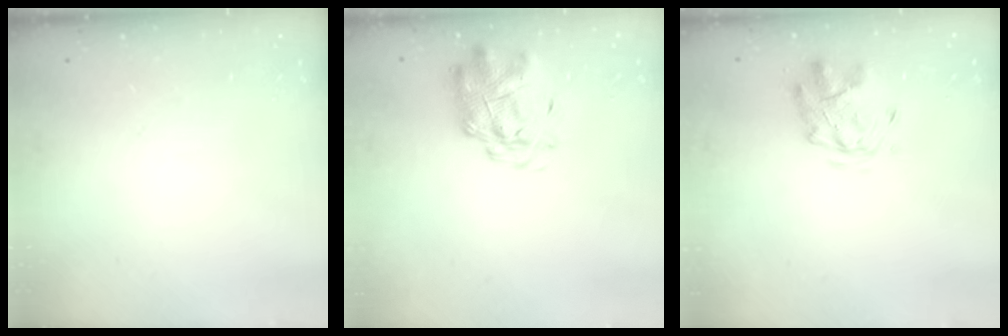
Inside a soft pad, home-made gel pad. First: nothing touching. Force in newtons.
{"total": 2.9, "press": 2.8, "slide": 0.7}
{"total": 2.8, "press": 2.4, "slide": 1.4}